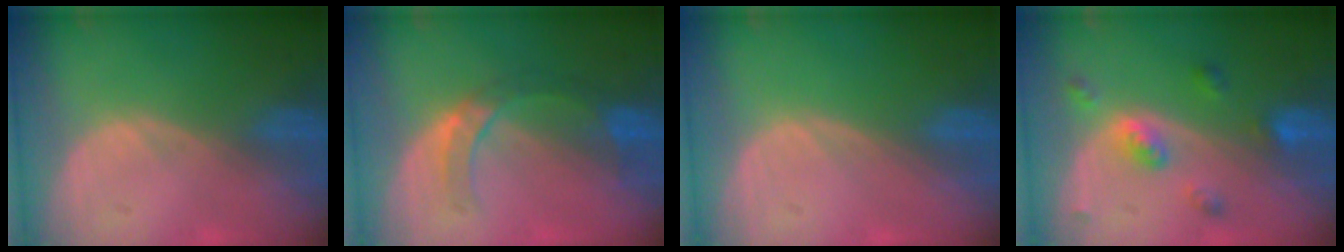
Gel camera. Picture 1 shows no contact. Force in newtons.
{"total": 5.0, "press": 4.9, "slide": 1.0}
{"total": 0.0}
{"total": 5.2, "press": 4.5, "slide": 2.6}